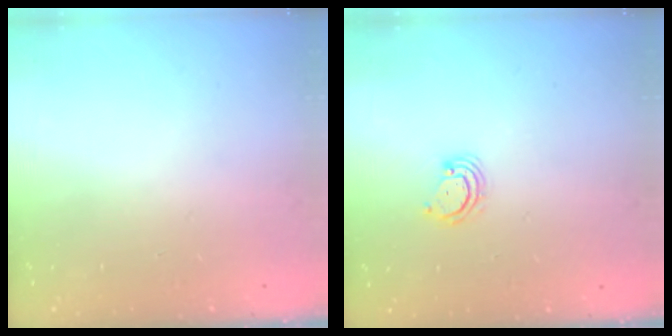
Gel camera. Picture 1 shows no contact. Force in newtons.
{"total": 3.4, "press": 3.4, "slide": 0.3}